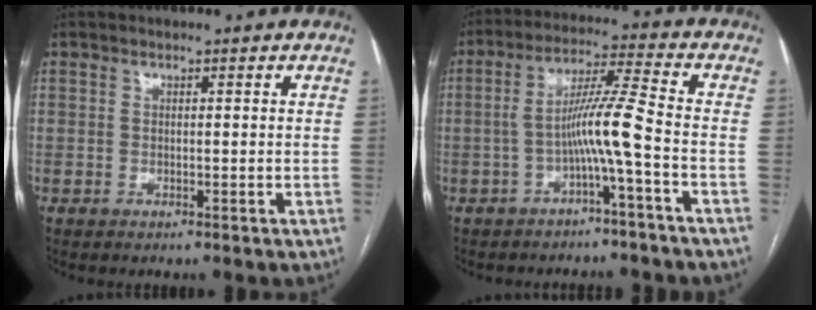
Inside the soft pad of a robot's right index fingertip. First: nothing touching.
{"total": 7.7, "force": [-2.5, -1.2, 7.1], "torque": [-0.132, 0.023, -0.045]}